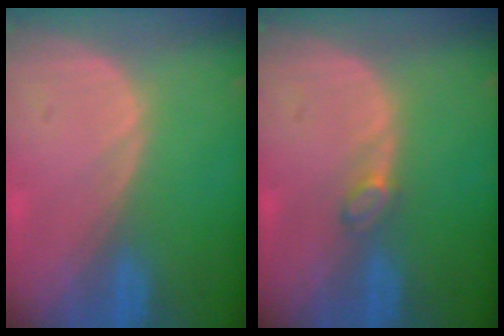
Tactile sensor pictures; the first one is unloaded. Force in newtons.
{"total": 1.6, "press": 1.6, "slide": 0.2}